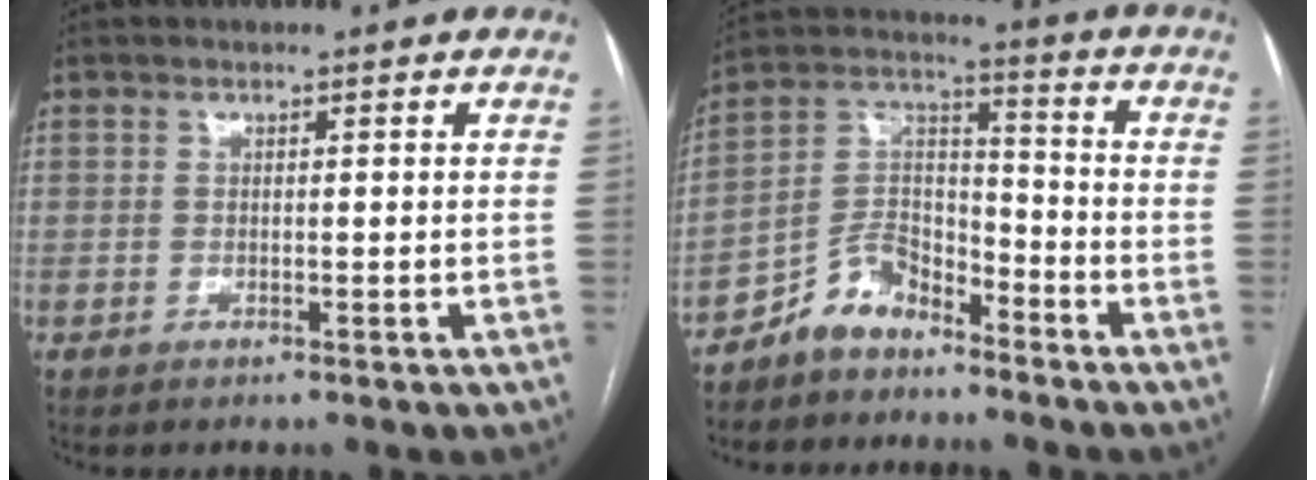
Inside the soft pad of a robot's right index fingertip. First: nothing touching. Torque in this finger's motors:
{"motor_torque": [0.71, -0.84, -0.05, -0.07]}